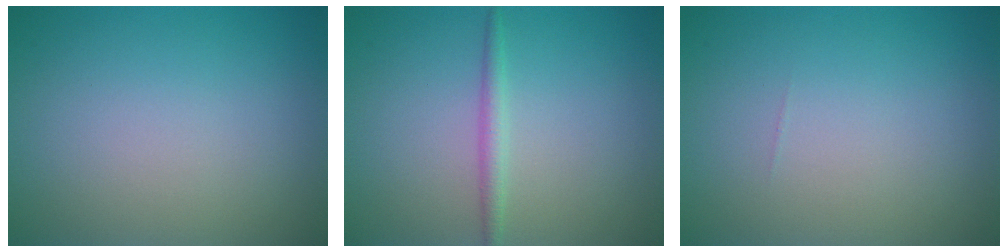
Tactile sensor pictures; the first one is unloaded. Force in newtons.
{"total": 1.5, "press": 1.5, "slide": 0.1}
{"total": 0.0}